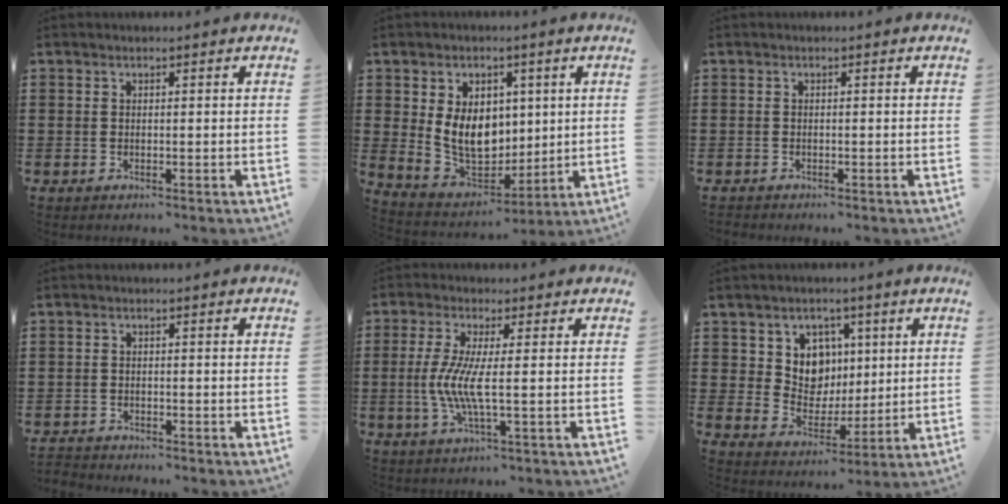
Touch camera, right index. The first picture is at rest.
{"total": 9.6, "force": [1.3, 7.2, 6.3], "torque": [-0.131, 0.006, 0.022]}
{"total": 0.5, "force": [-0.5, 0.1, 0.0], "torque": [-0.001, 0.000, -0.011]}
{"total": 1.4, "force": [-1.4, 0.1, -0.2], "torque": [-0.002, 0.001, -0.030]}
{"total": 6.4, "force": [-0.6, 0.5, 6.3], "torque": [-0.145, -0.016, -0.021]}
{"total": 7.4, "force": [2.6, 6.6, 2.2], "torque": [-0.065, -0.001, 0.048]}